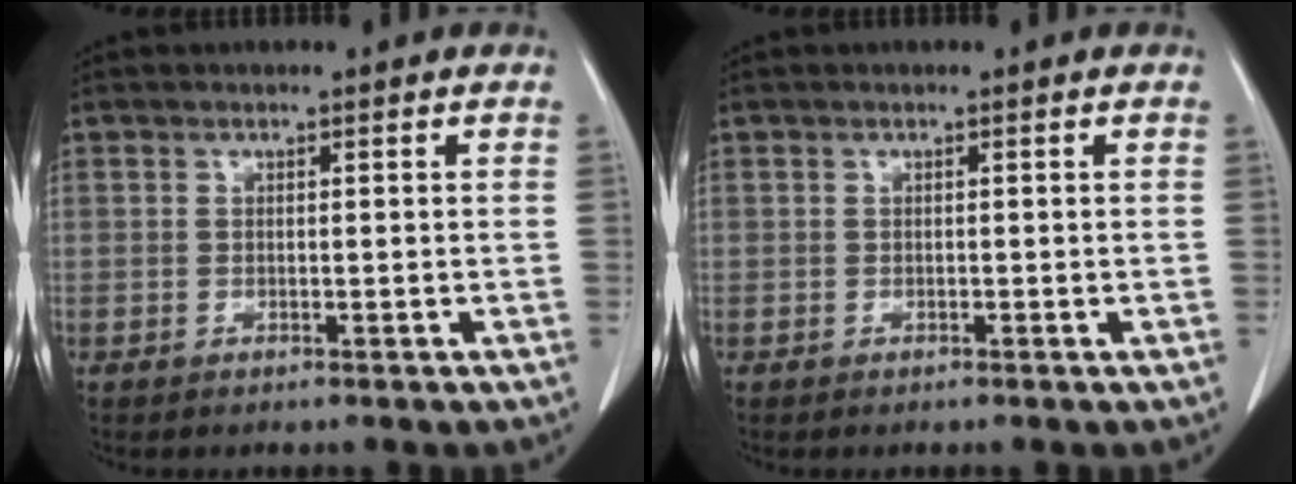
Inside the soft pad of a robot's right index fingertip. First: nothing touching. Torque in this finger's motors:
{"motor_torque": [0.09, -0.13, 0.02, 0.01]}